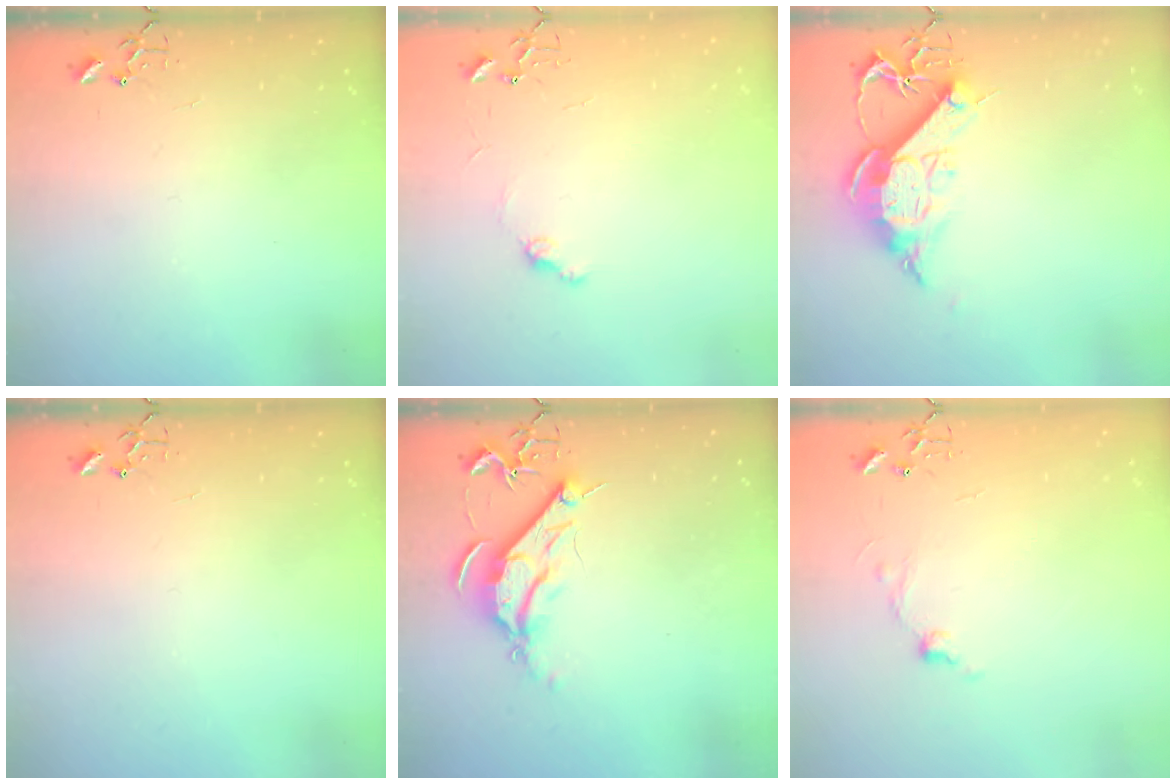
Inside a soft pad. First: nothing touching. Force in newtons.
{"total": 5.8, "press": 5.7, "slide": 0.6}
{"total": 13.0, "press": 13.0, "slide": 1.1}
{"total": 0.0}
{"total": 9.5, "press": 9.4, "slide": 1.0}
{"total": 6.8, "press": 6.8, "slide": 0.7}